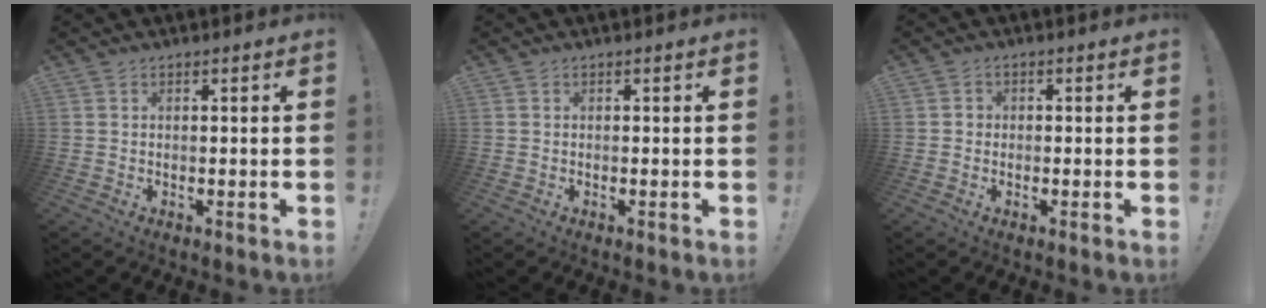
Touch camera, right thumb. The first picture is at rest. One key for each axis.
{"total": 0.0}
{"total": 1.7, "fx": -1.0, "fy": 1.3, "fz": 0.6, "tx": -0.017, "ty": 0.011, "tz": -0.017}